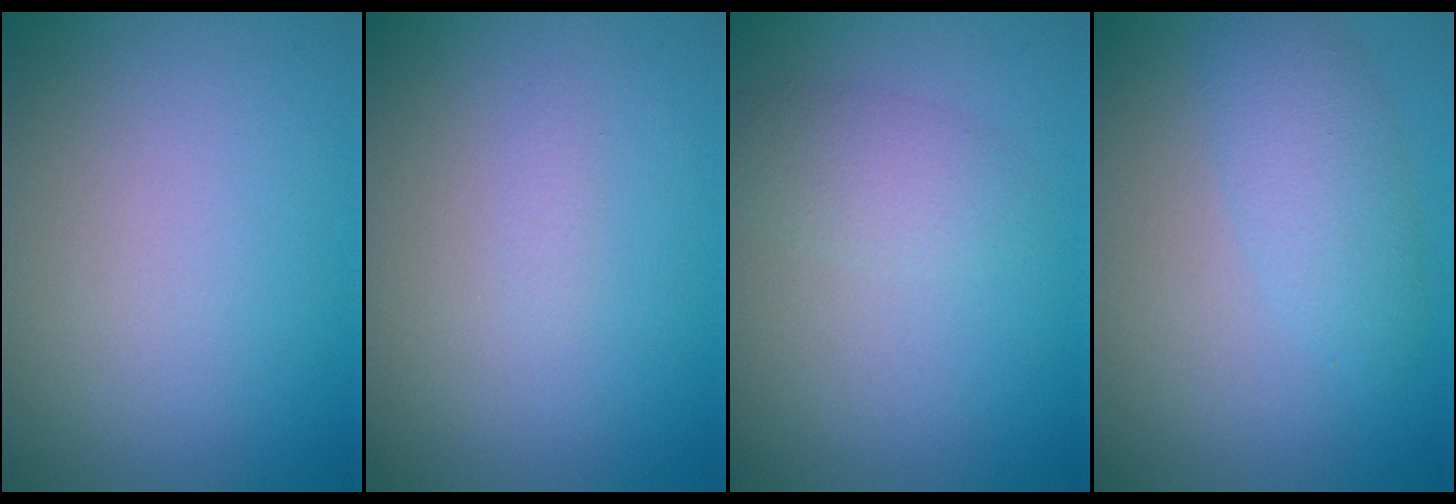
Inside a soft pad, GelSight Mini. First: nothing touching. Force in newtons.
{"total": 0.6, "press": 0.6, "slide": 0.1}
{"total": 2.4, "press": 2.4, "slide": 0.0}
{"total": 3.3, "press": 3.3, "slide": 0.1}